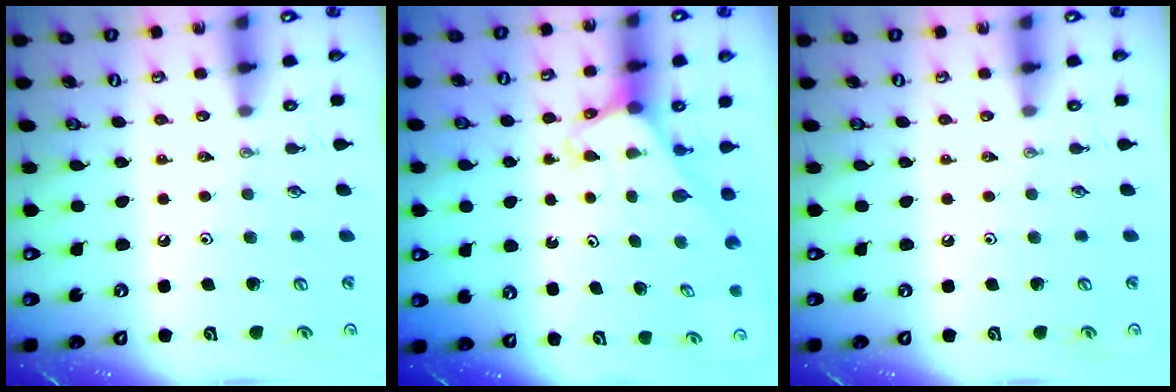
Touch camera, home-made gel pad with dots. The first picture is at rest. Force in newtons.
{"total": 2.8, "press": 2.8, "slide": 0.2}
{"total": 0.0}